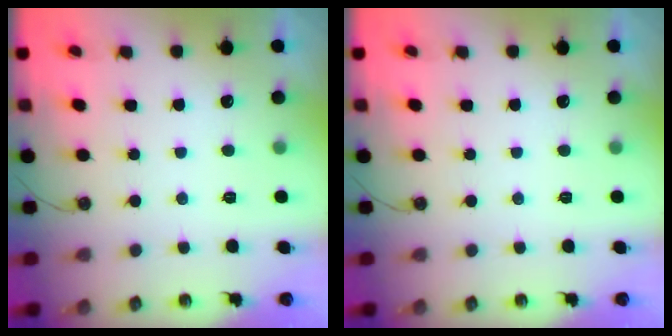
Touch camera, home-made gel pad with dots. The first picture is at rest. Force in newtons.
{"total": 0.0}